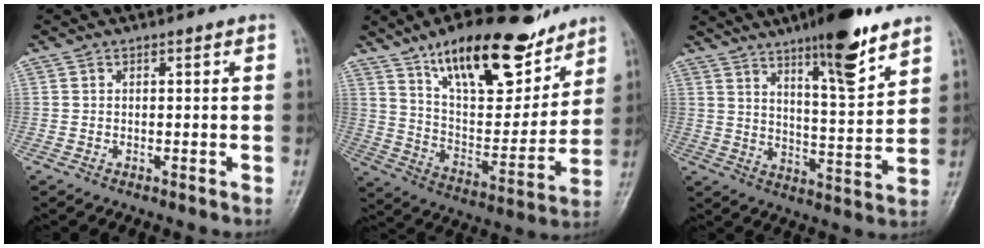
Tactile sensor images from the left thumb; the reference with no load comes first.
{"total": 22.5, "force": [15.2, 8.6, 14.1], "torque": [-0.174, -0.068, 0.256]}
{"total": 14.4, "force": [9.6, 2.9, 10.4], "torque": [-0.143, -0.059, 0.156]}